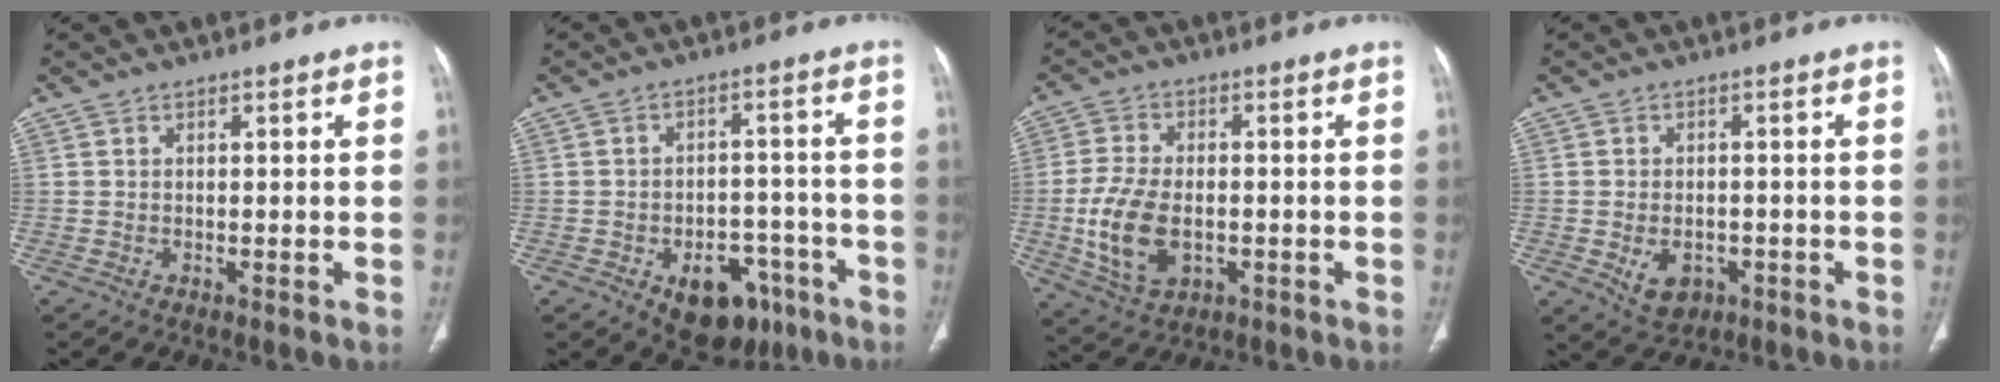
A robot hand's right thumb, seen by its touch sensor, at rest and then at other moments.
{"total": 12.2, "force": [-6.4, 7.8, 7.0], "torque": [-0.054, 0.041, -0.079]}
{"total": 11.6, "force": [-2.1, 7.1, 9.0], "torque": [-0.180, 0.001, -0.030]}
{"total": 5.6, "force": [-1.8, 4.0, 3.5], "torque": [-0.048, 0.007, -0.014]}